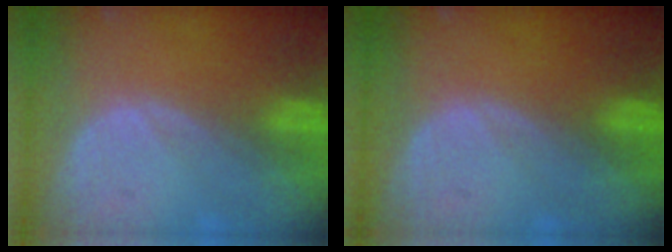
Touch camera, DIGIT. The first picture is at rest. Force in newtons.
{"total": 0.0}